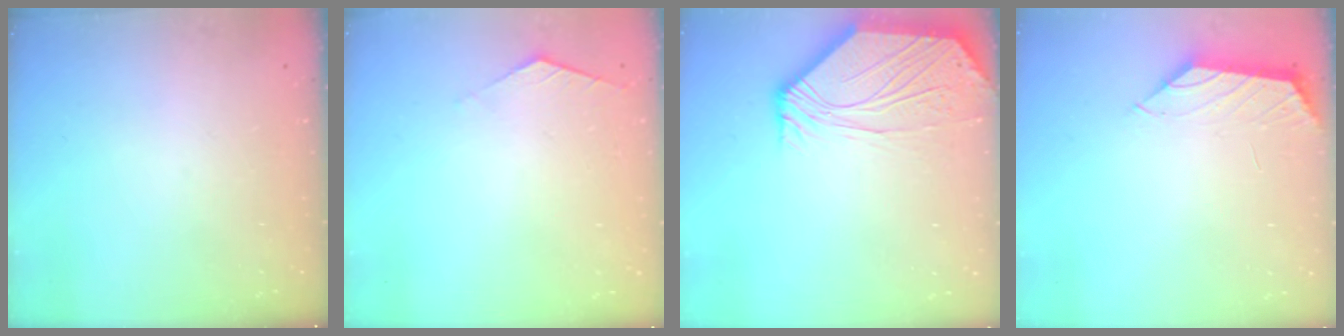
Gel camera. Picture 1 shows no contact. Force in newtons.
{"total": 1.4, "press": 1.4, "slide": 0.3}
{"total": 7.3, "press": 7.3, "slide": 1.1}
{"total": 1.1, "press": 1.0, "slide": 0.4}